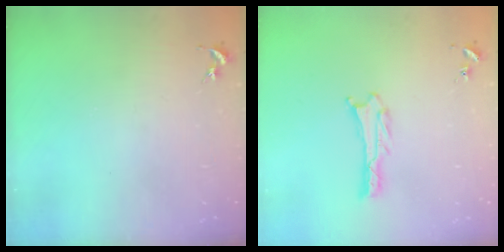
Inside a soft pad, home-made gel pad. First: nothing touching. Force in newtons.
{"total": 0.6, "press": 0.6, "slide": 0.1}